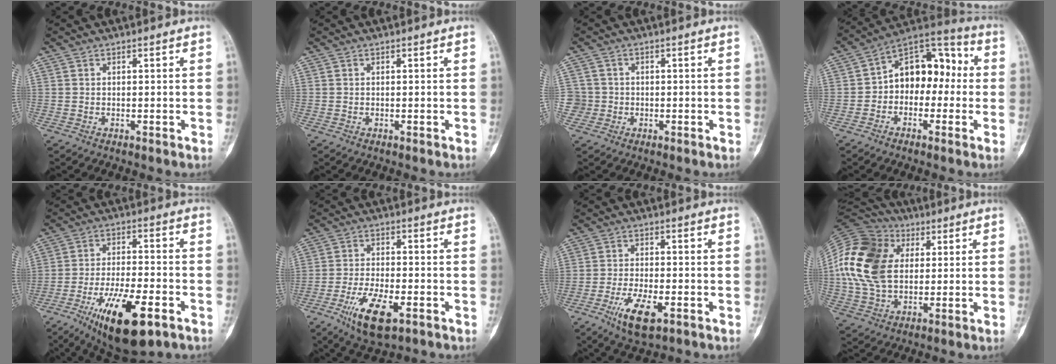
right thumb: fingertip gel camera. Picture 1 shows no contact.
{"total": 0.0}
{"total": 3.0, "force": [-0.5, 3.0, -0.2], "torque": [0.025, 0.010, -0.015]}
{"total": 13.1, "force": [-0.5, 9.0, 9.5], "torque": [-0.098, 0.051, -0.027]}
{"total": 16.4, "force": [-8.2, 5.6, 13.0], "torque": [-0.219, 0.027, -0.125]}
{"total": 10.7, "force": [-5.0, 4.1, 8.5], "torque": [-0.159, 0.008, -0.082]}
{"total": 8.3, "force": [-3.8, 3.1, 6.6], "torque": [-0.125, 0.005, -0.064]}
{"total": 19.8, "force": [3.3, 14.0, 13.7], "torque": [-0.270, 0.007, 0.059]}